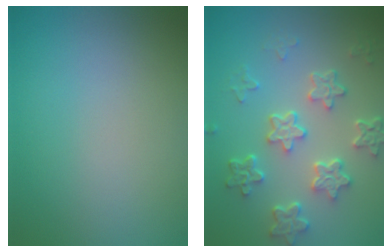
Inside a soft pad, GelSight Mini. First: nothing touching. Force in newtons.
{"total": 5.6, "press": 4.3, "slide": 3.6}